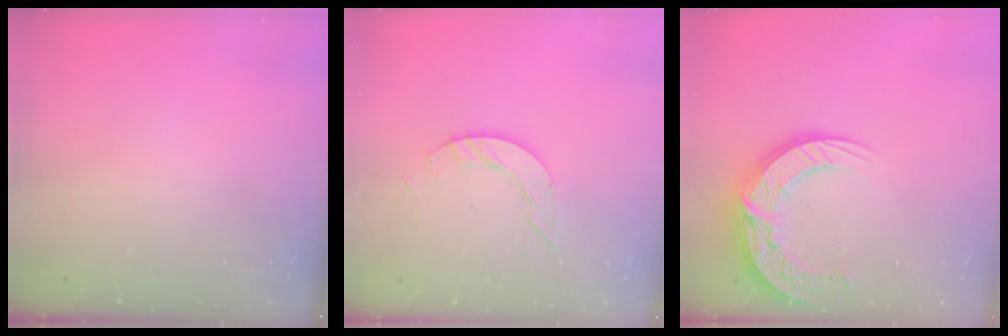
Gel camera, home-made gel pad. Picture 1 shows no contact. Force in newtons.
{"total": 5.5, "press": 5.5, "slide": 0.2}
{"total": 13.2, "press": 13.2, "slide": 1.2}